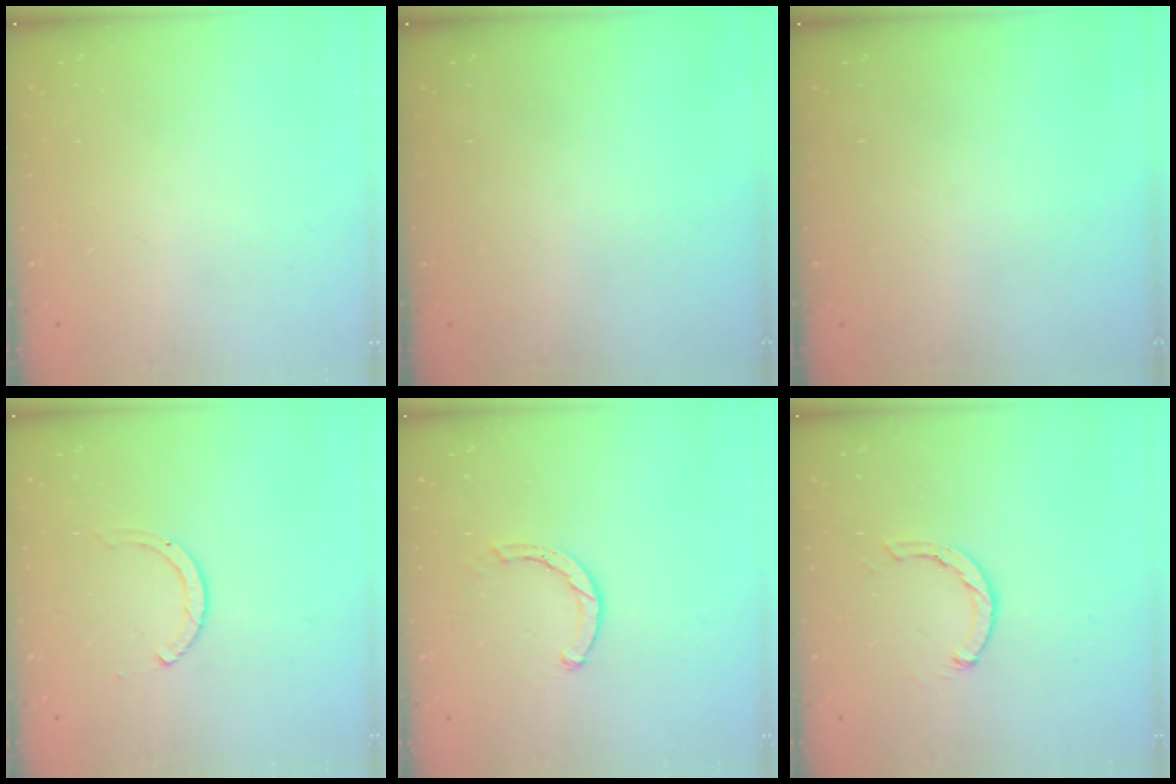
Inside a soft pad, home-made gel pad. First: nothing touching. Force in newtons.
{"total": 0.0}
{"total": 0.0}
{"total": 2.6, "press": 2.6, "slide": 0.3}
{"total": 2.0, "press": 2.0, "slide": 0.2}
{"total": 2.1, "press": 2.1, "slide": 0.3}